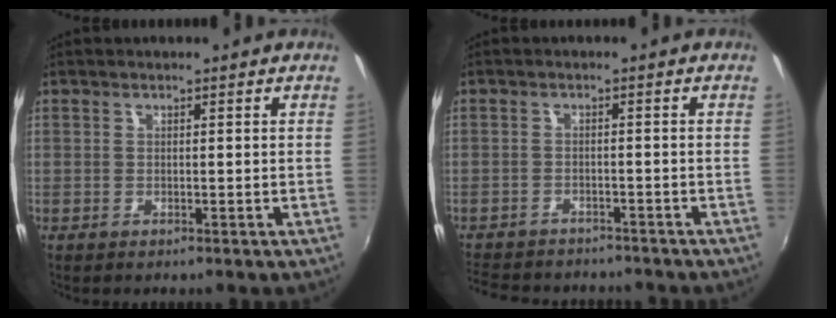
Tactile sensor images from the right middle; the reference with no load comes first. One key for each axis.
{"total": 11.8, "fx": -10.2, "fy": 4.5, "fz": 3.9, "tx": -0.106, "ty": -0.012, "tz": -0.153}